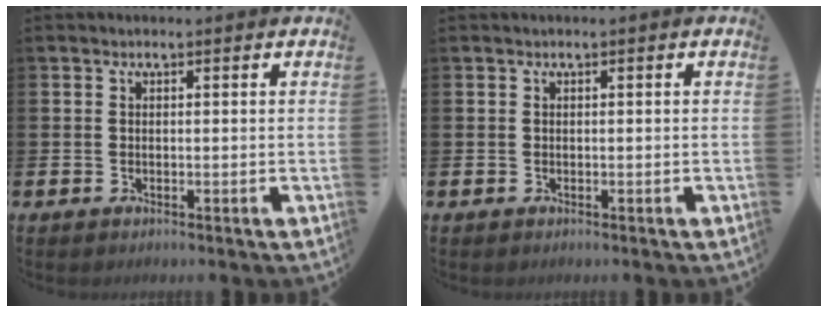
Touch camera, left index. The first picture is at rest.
{"total": 0.0}